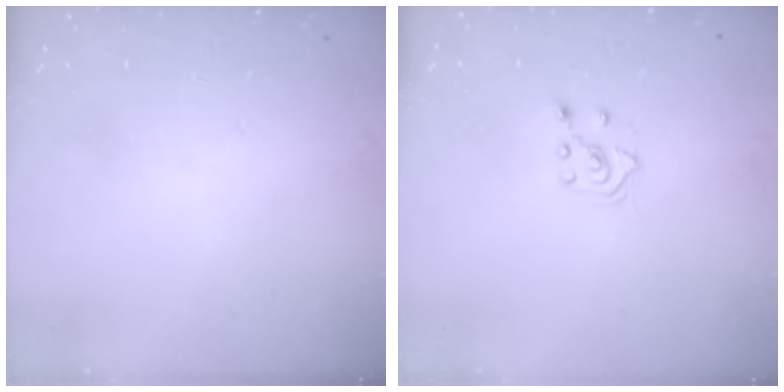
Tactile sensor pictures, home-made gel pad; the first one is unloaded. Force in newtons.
{"total": 3.0, "press": 2.9, "slide": 0.7}